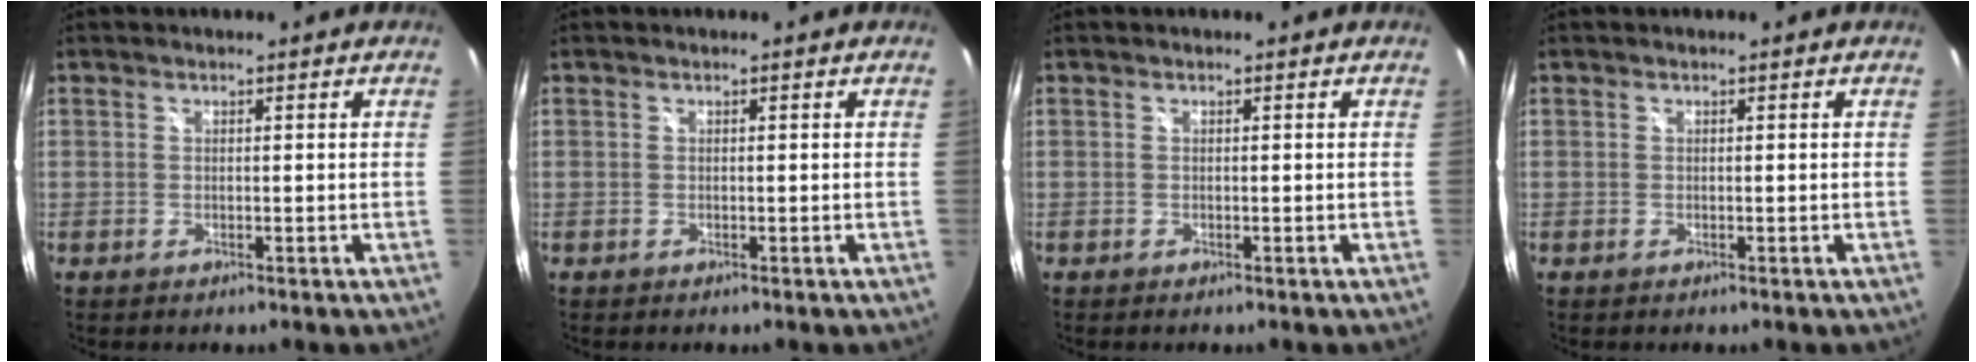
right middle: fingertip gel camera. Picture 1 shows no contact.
{"total": 0.0}
{"total": 0.0}
{"total": 0.0}